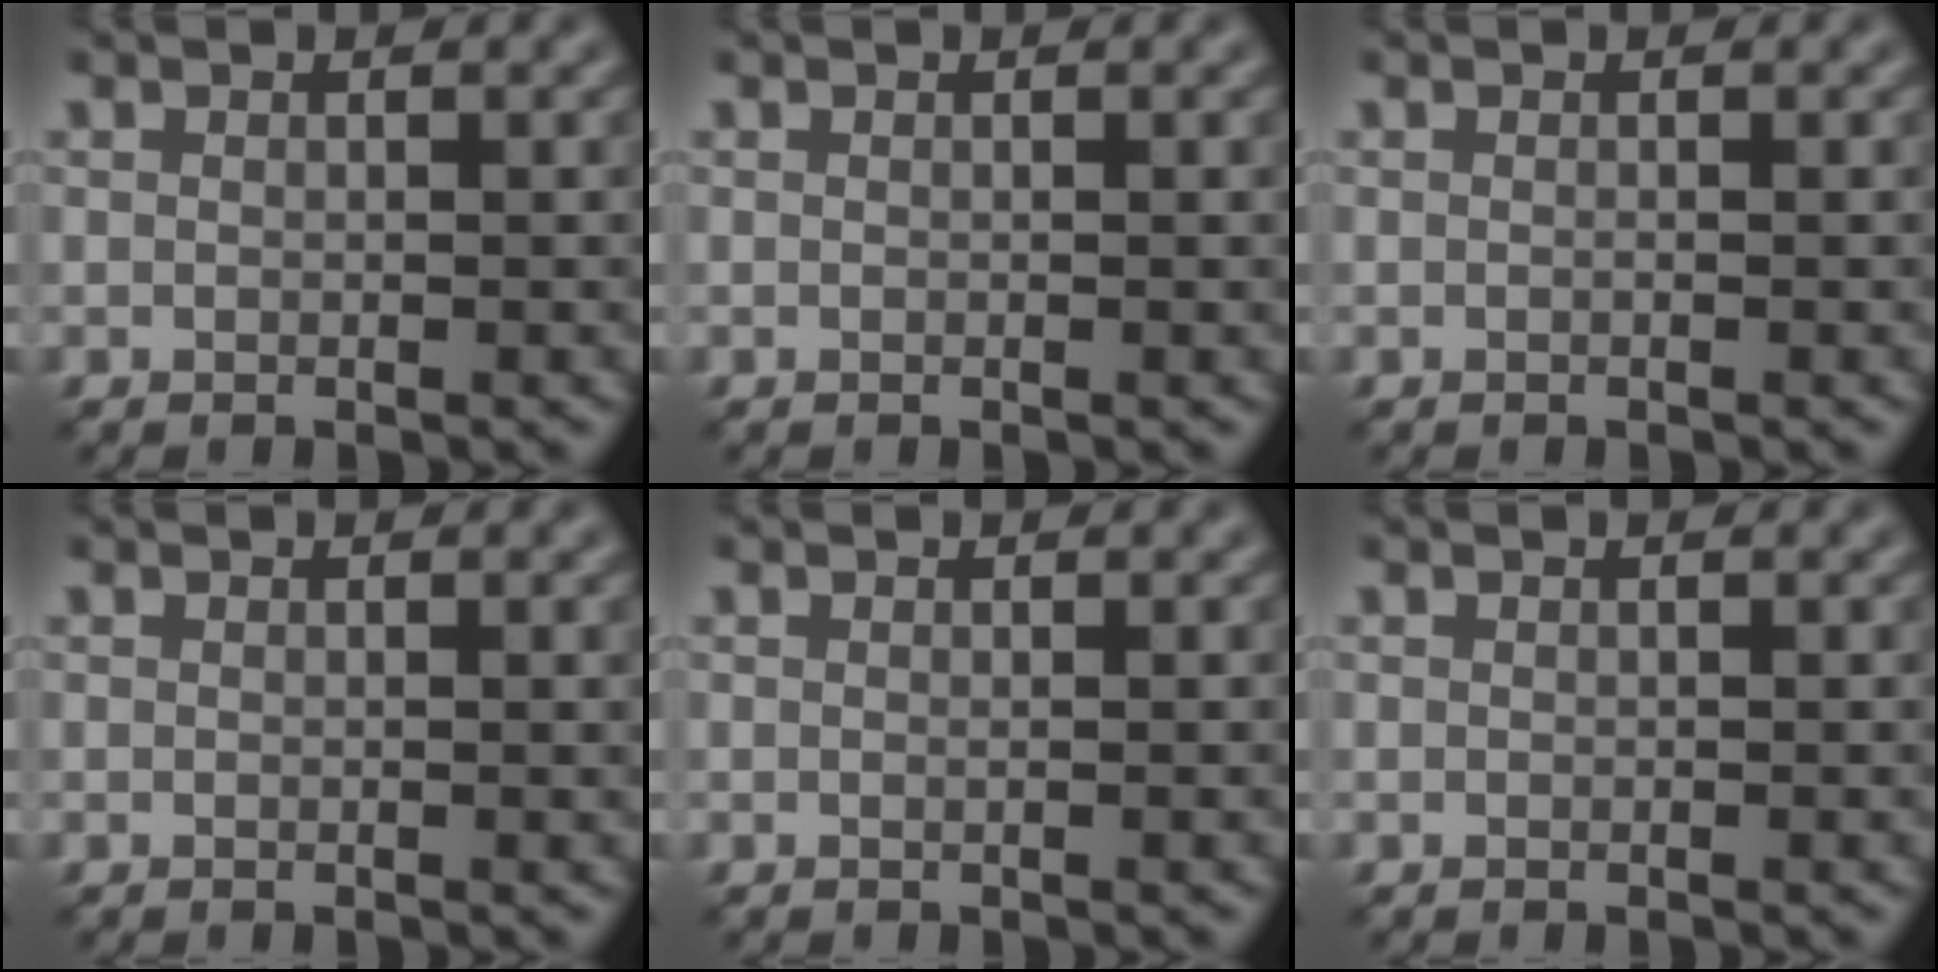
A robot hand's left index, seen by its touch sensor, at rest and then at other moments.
{"total": 0.0}
{"total": 0.0}
{"total": 0.7, "force": [0.1, 0.1, 0.7], "torque": [-0.005, 0.002, 0.000]}
{"total": 0.0}
{"total": 0.0}